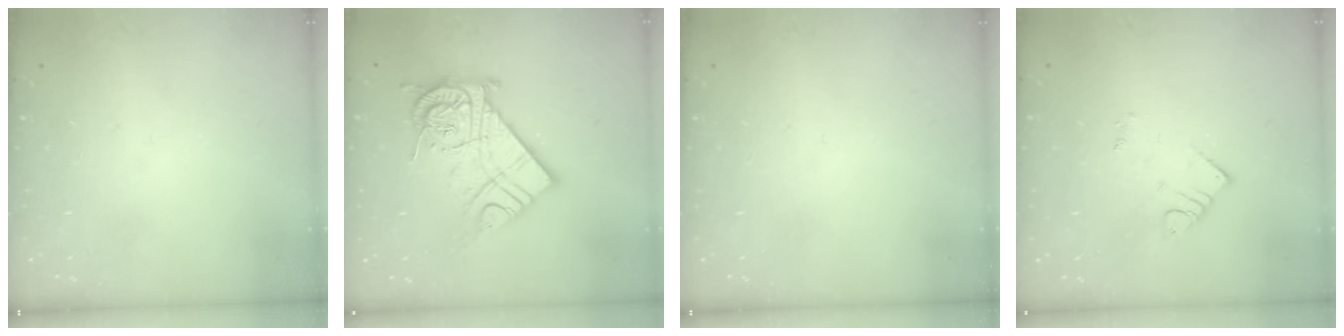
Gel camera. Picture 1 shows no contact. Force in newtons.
{"total": 15.8, "press": 15.7, "slide": 1.3}
{"total": 0.0}
{"total": 2.7, "press": 2.7, "slide": 0.4}